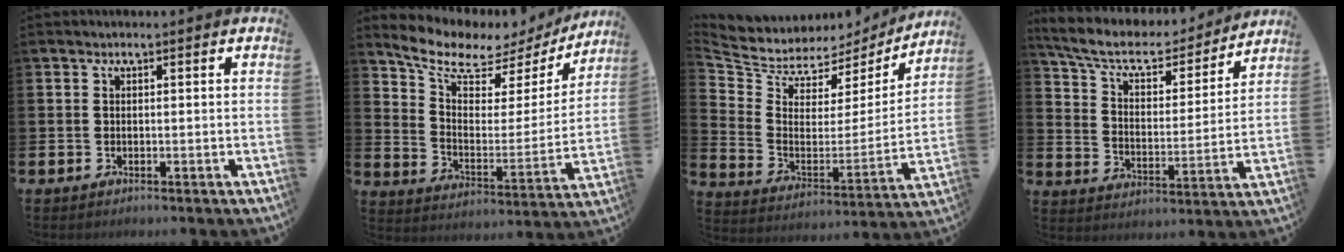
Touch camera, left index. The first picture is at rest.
{"total": 8.4, "force": [7.2, 3.3, 2.8], "torque": [-0.093, -0.049, 0.122]}
{"total": 6.5, "force": [5.6, 3.1, 0.7], "torque": [-0.060, -0.047, 0.096]}
{"total": 8.9, "force": [7.8, 2.9, 3.2], "torque": [-0.099, -0.050, 0.133]}